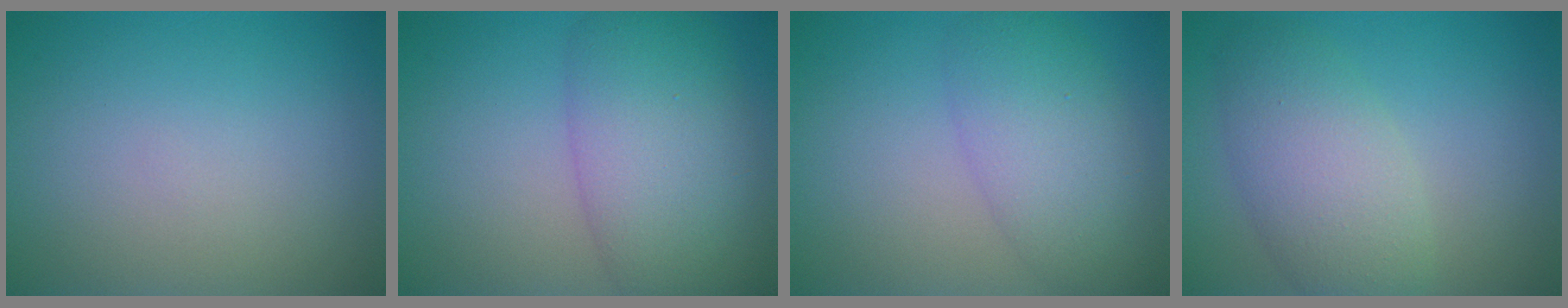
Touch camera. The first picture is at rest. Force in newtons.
{"total": 7.9, "press": 7.9, "slide": 0.3}
{"total": 5.2, "press": 5.1, "slide": 0.3}
{"total": 5.3, "press": 5.3, "slide": 0.3}